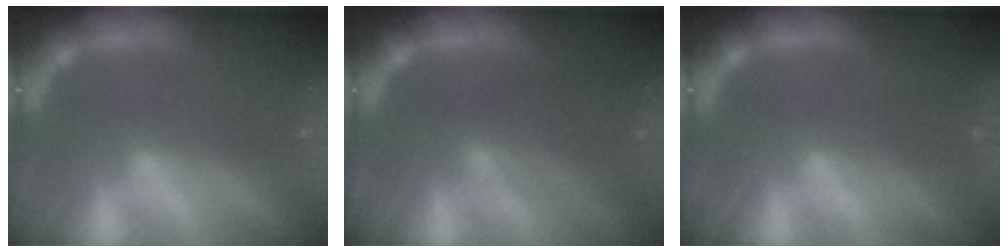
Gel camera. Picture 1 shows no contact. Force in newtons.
{"total": 5.0}
{"total": 1.5}